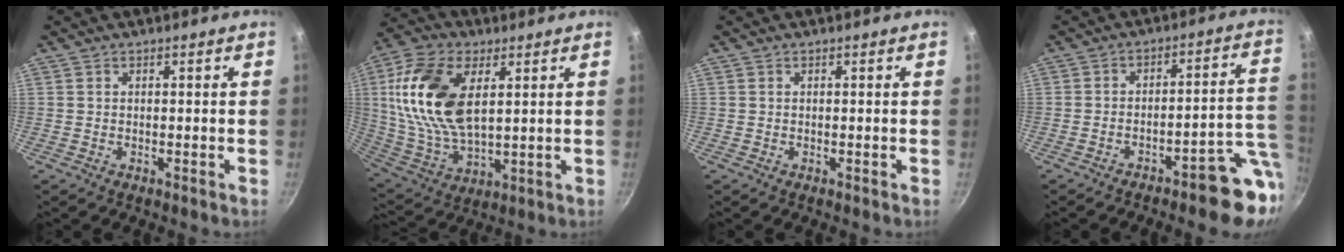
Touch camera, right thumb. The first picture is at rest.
{"total": 18.9, "force": [4.9, 10.5, 15.0], "torque": [-0.285, -0.008, 0.100]}
{"total": 0.0}
{"total": 10.9, "force": [-5.7, 2.6, 9.0], "torque": [-0.082, 0.051, -0.077]}